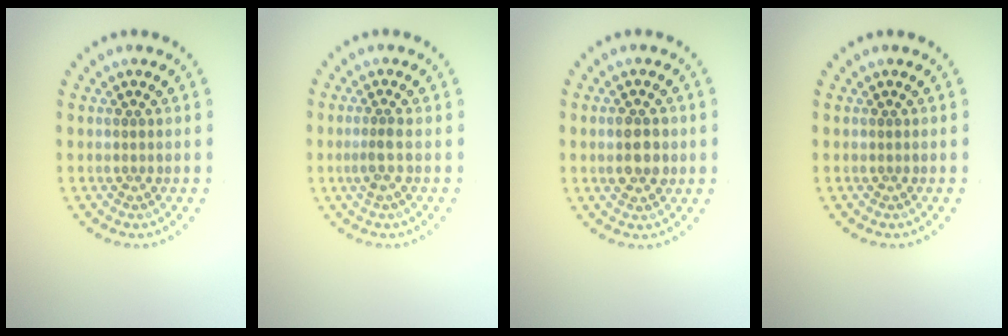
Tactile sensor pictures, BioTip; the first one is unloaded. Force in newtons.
{"total": 1.6, "press": 1.2, "slide": 1.0}
{"total": 2.8, "press": 2.8, "slide": 0.2}
{"total": 0.0}